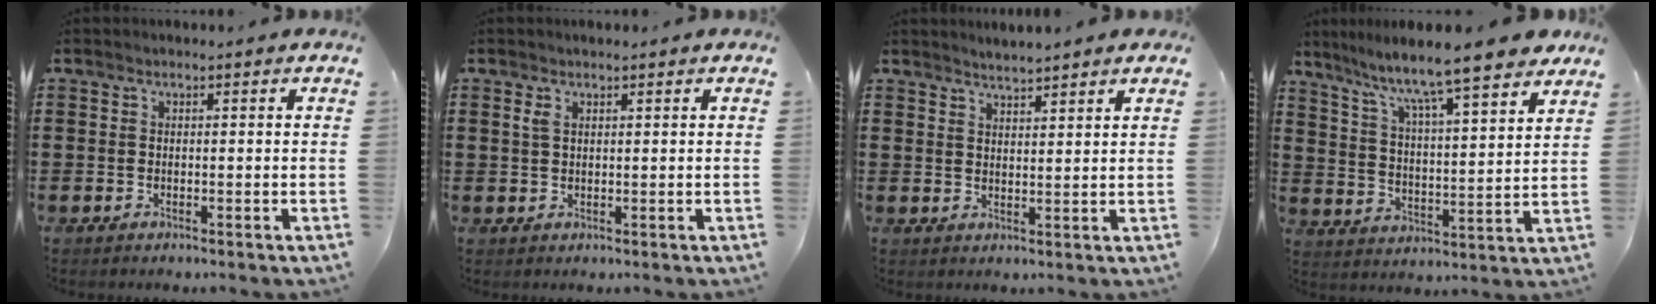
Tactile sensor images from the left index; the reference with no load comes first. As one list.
[{"total": 1.5, "force": [0.8, 0.7, 1.1], "torque": [-0.025, 0.004, 0.014]}, {"total": 2.4, "force": [2.4, -0.1, 0.3], "torque": [-0.012, -0.003, 0.045]}, {"total": 8.7, "force": [7.7, -0.1, 4.2], "torque": [-0.105, -0.055, 0.122]}]